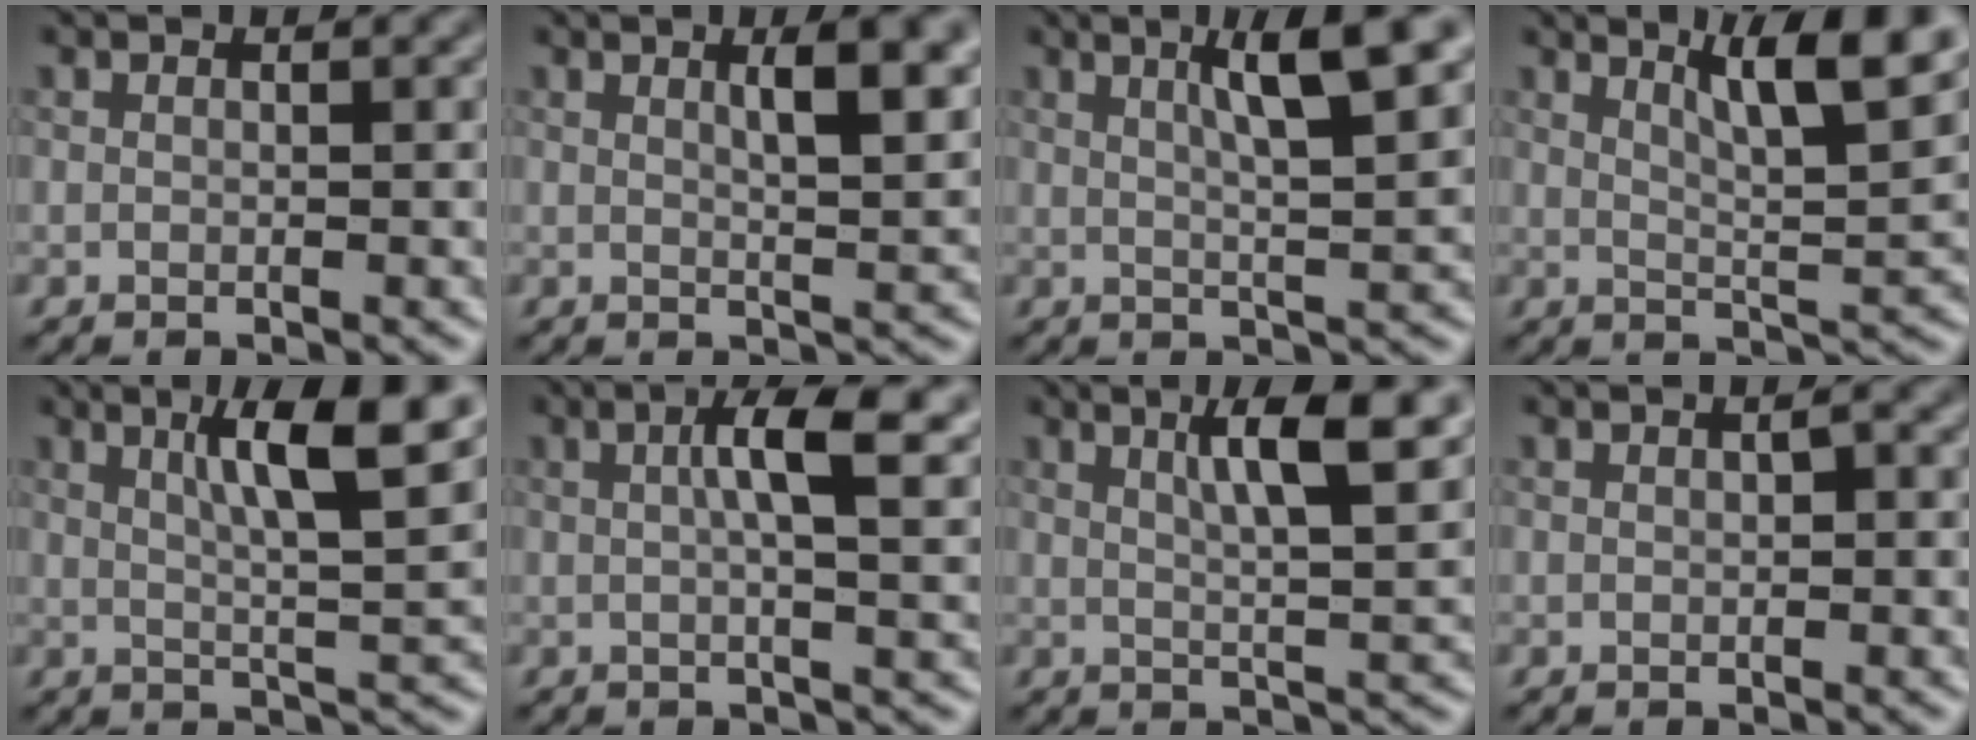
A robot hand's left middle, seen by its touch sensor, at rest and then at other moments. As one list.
[{"total": 5.5, "force": [1.9, 1.7, 4.8], "torque": [-0.051, 0.010, 0.021]}, {"total": 6.5, "force": [2.7, 1.3, 5.8], "torque": [-0.078, 0.009, 0.040]}, {"total": 7.9, "force": [4.2, 1.6, 6.5], "torque": [-0.086, 0.008, 0.065]}, {"total": 8.0, "force": [3.2, 1.5, 7.1], "torque": [-0.104, 0.007, 0.053]}, {"total": 5.8, "force": [1.5, 1.4, 5.4], "torque": [-0.079, 0.010, 0.020]}, {"total": 6.8, "force": [3.0, 1.4, 6.0], "torque": [-0.084, 0.005, 0.048]}, {"total": 0.7, "force": [0.0, 0.2, 0.6], "torque": [-0.014, 0.003, 0.002]}]